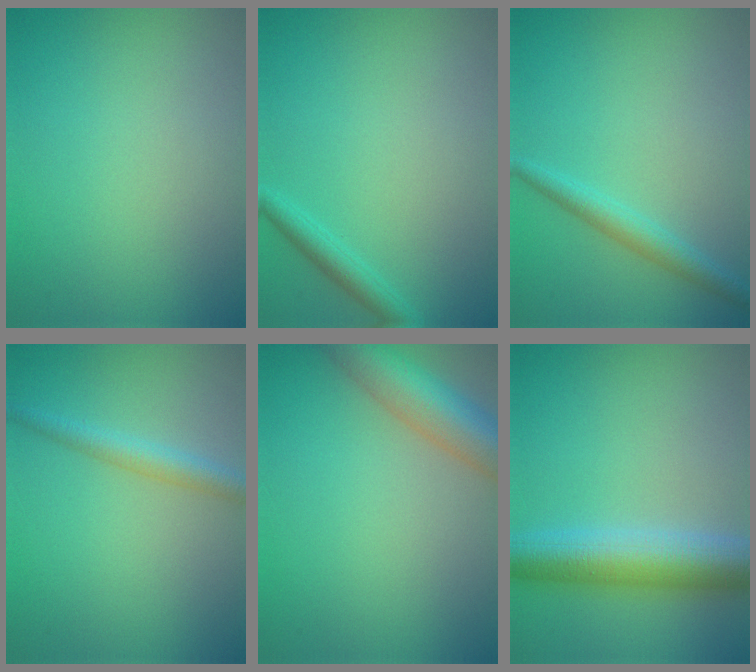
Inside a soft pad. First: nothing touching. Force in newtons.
{"total": 1.8, "press": 1.7, "slide": 0.1}
{"total": 2.2, "press": 2.2, "slide": 0.0}
{"total": 2.4, "press": 2.4, "slide": 0.1}
{"total": 6.9, "press": 6.9, "slide": 0.2}
{"total": 6.7, "press": 6.7, "slide": 0.2}